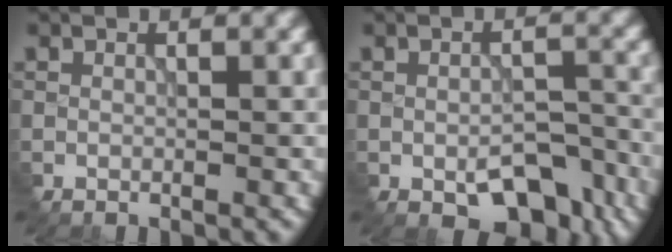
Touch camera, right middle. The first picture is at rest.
{"total": 5.4, "force": [-2.9, 2.8, 3.6], "torque": [-0.053, -0.009, -0.037]}